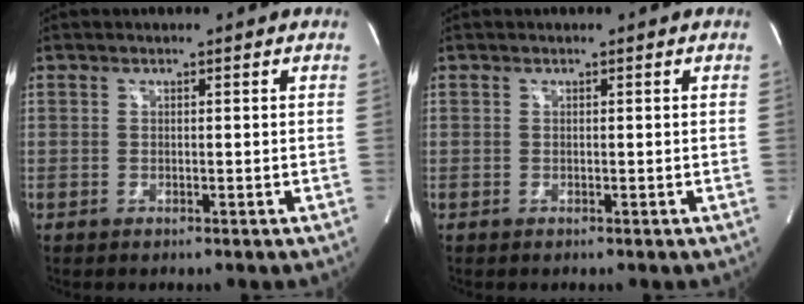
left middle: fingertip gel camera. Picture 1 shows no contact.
{"total": 0.0}